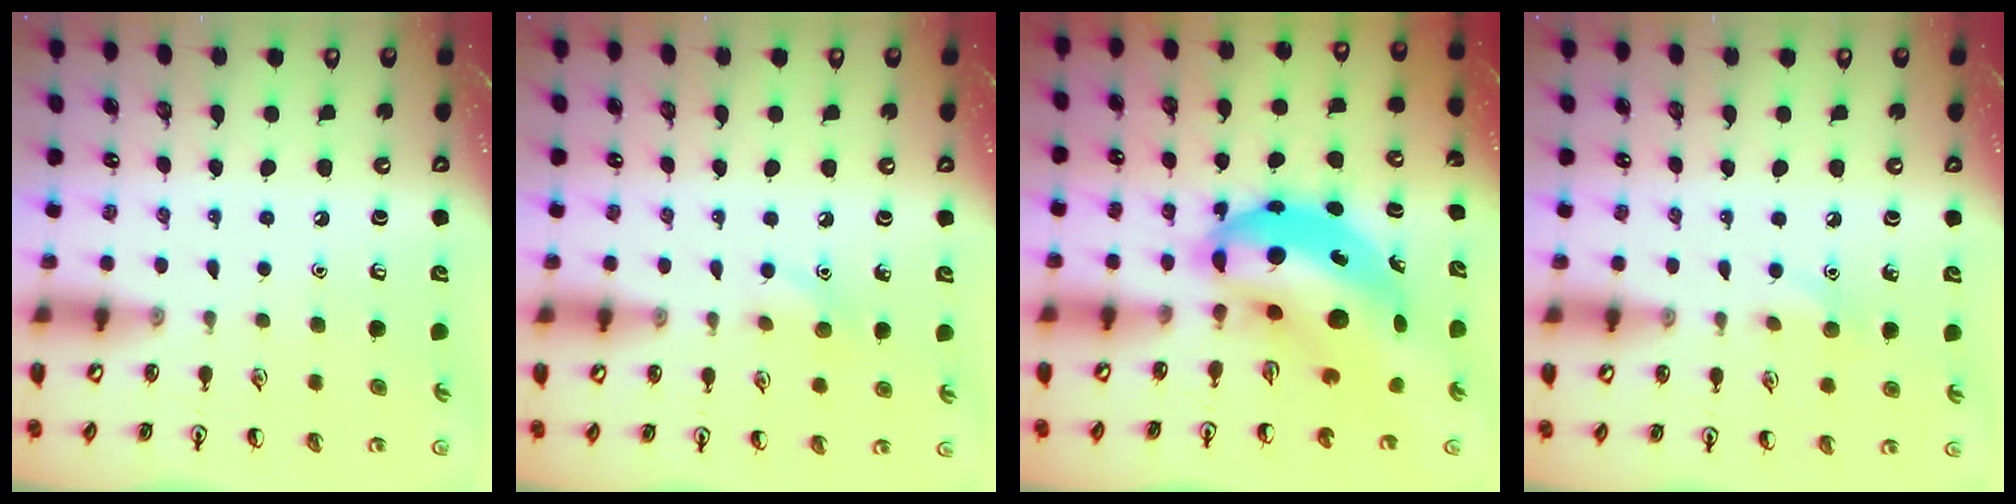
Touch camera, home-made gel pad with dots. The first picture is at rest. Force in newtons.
{"total": 7.0, "press": 6.8, "slide": 1.6}
{"total": 12.1, "press": 11.7, "slide": 3.1}
{"total": 5.7, "press": 5.5, "slide": 1.7}